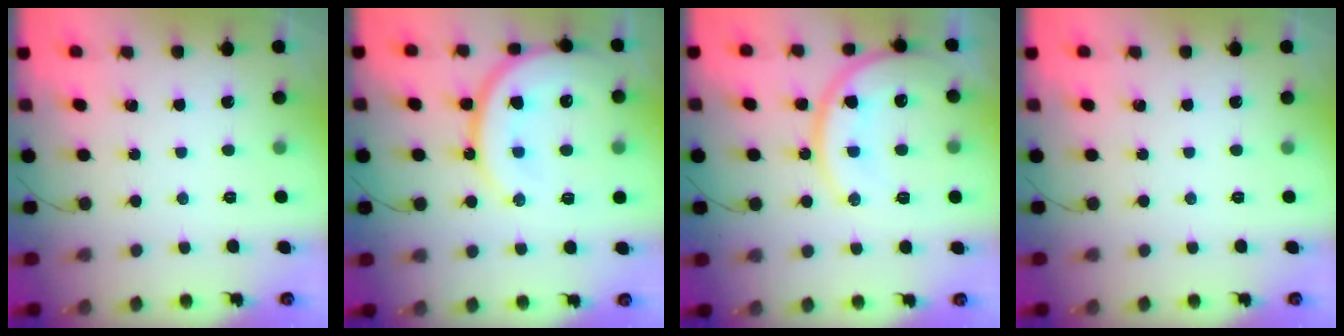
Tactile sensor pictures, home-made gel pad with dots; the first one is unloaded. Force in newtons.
{"total": 19.0, "press": 18.8, "slide": 2.1}
{"total": 15.9, "press": 15.9, "slide": 1.2}
{"total": 0.0}